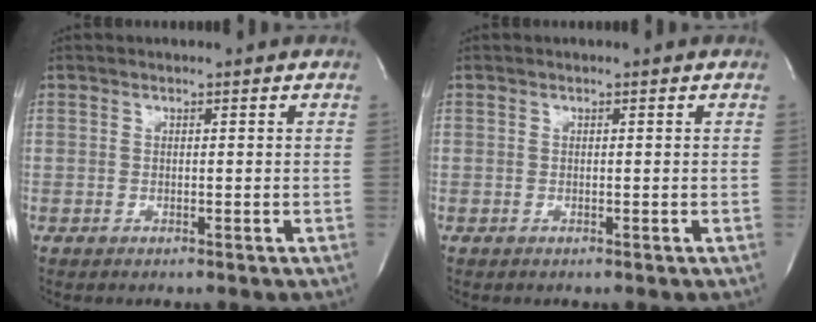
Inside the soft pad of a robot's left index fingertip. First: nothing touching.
{"total": 0.0}